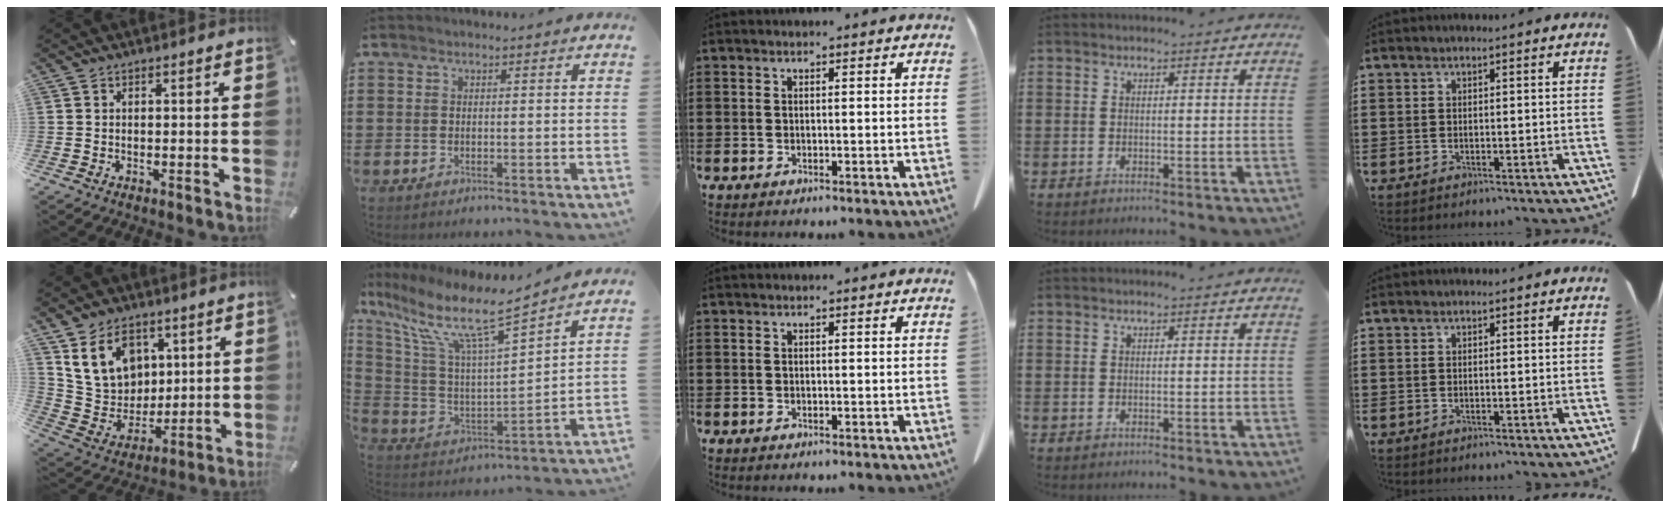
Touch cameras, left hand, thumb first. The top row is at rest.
{"thumb": {"total": 15.0, "force": [6.6, 11.8, 6.5], "torque": [-0.129, -0.017, 0.134]}, "index": {"total": 11.5, "force": [8.0, 1.5, 8.2], "torque": [-0.184, -0.043, 0.131]}}